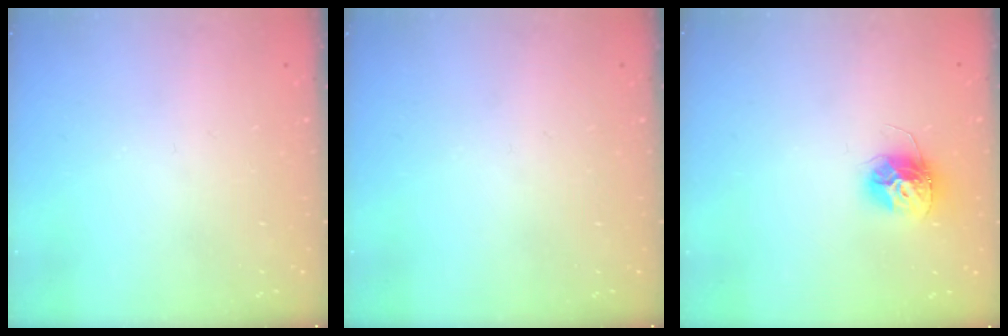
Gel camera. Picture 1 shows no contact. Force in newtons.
{"total": 0.0}
{"total": 12.0, "press": 12.0, "slide": 1.0}